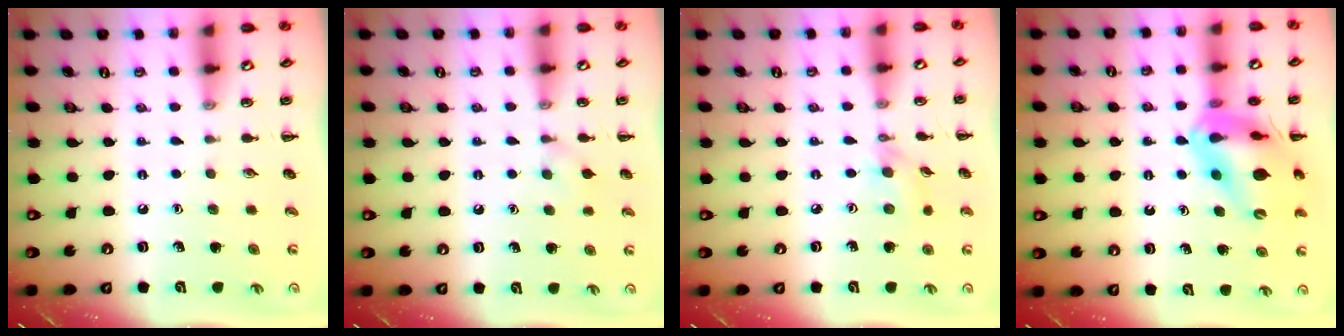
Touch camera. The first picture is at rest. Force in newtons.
{"total": 4.6, "press": 4.4, "slide": 1.3}
{"total": 3.5, "press": 3.3, "slide": 1.1}
{"total": 17.4, "press": 17.1, "slide": 3.1}